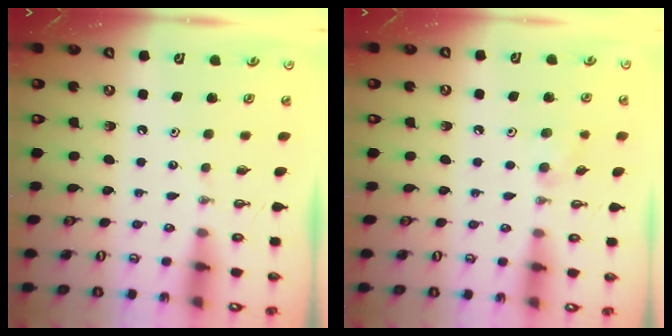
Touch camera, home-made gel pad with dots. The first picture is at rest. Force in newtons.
{"total": 8.3, "press": 7.7, "slide": 3.1}